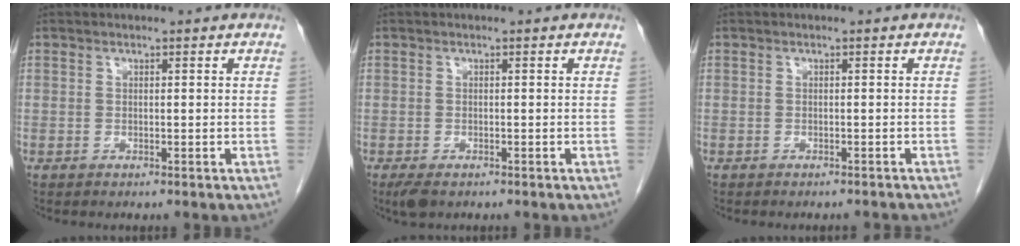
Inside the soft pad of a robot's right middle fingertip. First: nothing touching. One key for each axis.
{"total": 2.4, "fx": -1.6, "fy": 1.0, "fz": 1.5, "tx": -0.030, "ty": -0.005, "tz": -0.021}
{"total": 2.5, "fx": -2.4, "fy": 0.4, "fz": 0.5, "tx": -0.010, "ty": -0.006, "tz": -0.028}